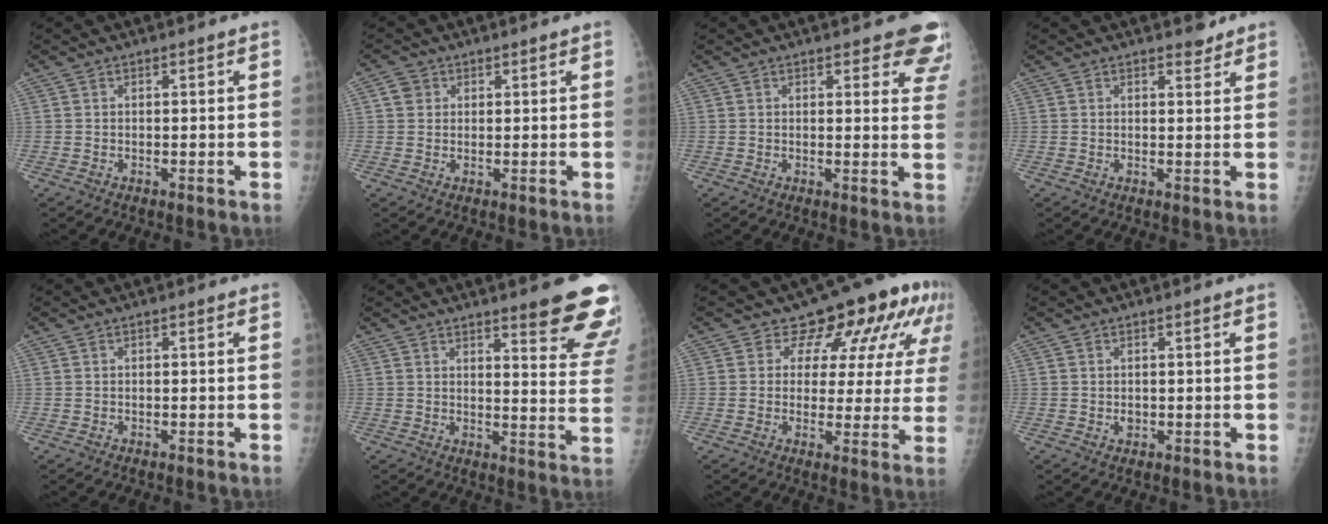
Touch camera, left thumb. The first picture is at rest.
{"total": 2.6, "force": [1.1, 2.2, 0.8], "torque": [-0.002, -0.004, 0.015]}
{"total": 9.0, "force": [7.4, 3.1, 4.1], "torque": [-0.001, -0.032, 0.063]}
{"total": 2.2, "force": [1.9, 0.8, 0.7], "torque": [0.002, -0.014, 0.024]}
{"total": 0.0}
{"total": 14.2, "force": [10.6, 2.5, 9.1], "torque": [-0.077, -0.073, 0.121]}
{"total": 12.8, "force": [7.6, 7.7, 6.9], "torque": [-0.042, -0.031, 0.077]}
{"total": 0.9, "force": [0.1, 0.7, 0.5], "torque": [-0.005, -0.001, 0.004]}